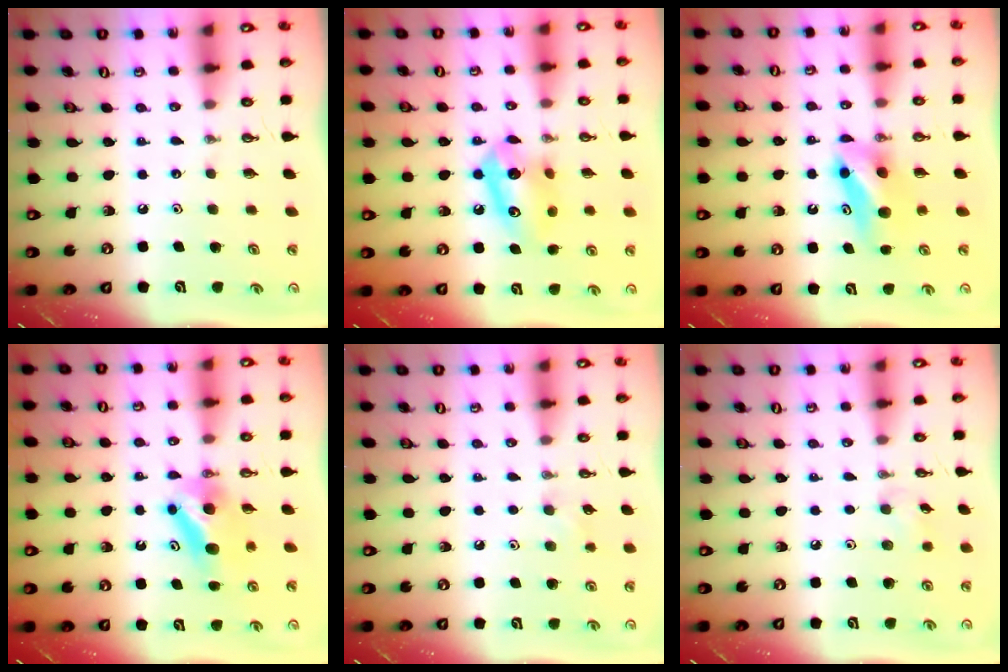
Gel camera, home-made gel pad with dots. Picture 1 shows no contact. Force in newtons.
{"total": 9.9, "press": 9.8, "slide": 1.4}
{"total": 7.9, "press": 7.2, "slide": 3.4}
{"total": 6.6, "press": 6.5, "slide": 1.2}
{"total": 6.3, "press": 5.8, "slide": 2.5}
{"total": 5.3, "press": 5.1, "slide": 1.4}